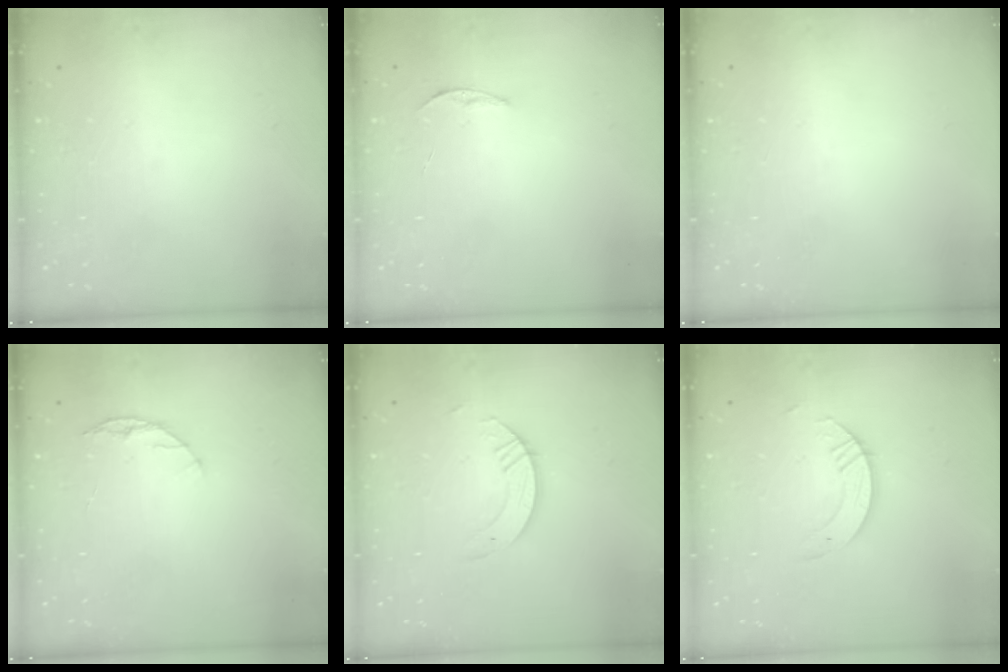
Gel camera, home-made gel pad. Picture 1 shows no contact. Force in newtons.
{"total": 3.7, "press": 3.7, "slide": 0.5}
{"total": 0.0}
{"total": 5.6, "press": 5.5, "slide": 0.6}
{"total": 3.4, "press": 3.3, "slide": 0.3}
{"total": 3.4, "press": 3.3, "slide": 0.3}